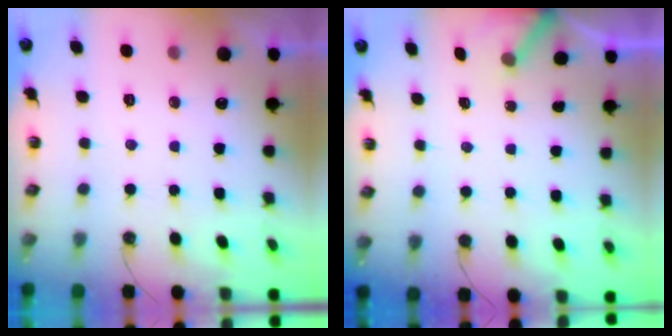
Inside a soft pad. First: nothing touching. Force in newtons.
{"total": 2.8, "press": 2.8, "slide": 0.3}